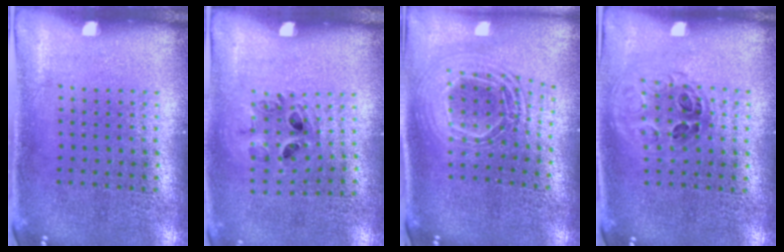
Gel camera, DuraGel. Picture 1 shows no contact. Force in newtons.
{"total": 0.9, "press": 0.8, "slide": 0.2}
{"total": 2.1, "press": 1.7, "slide": 1.3}
{"total": 1.1, "press": 1.0, "slide": 0.6}